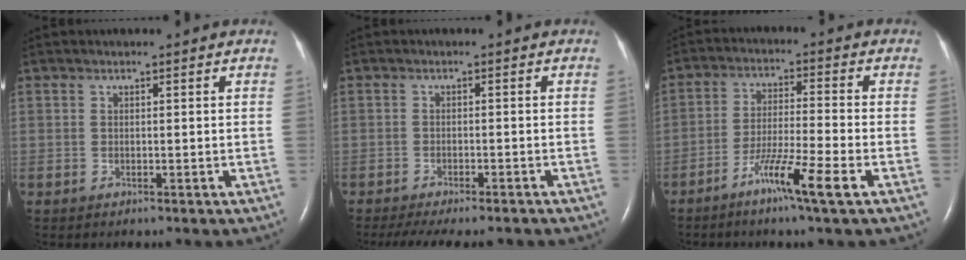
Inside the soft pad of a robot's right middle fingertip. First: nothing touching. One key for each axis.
{"total": 10.8, "fx": -9.3, "fy": 2.4, "fz": 5.0, "tx": -0.079, "ty": -0.011, "tz": -0.124}
{"total": 8.1, "fx": -4.5, "fy": -0.8, "fz": 6.6, "tx": -0.122, "ty": -0.016, "tz": -0.085}